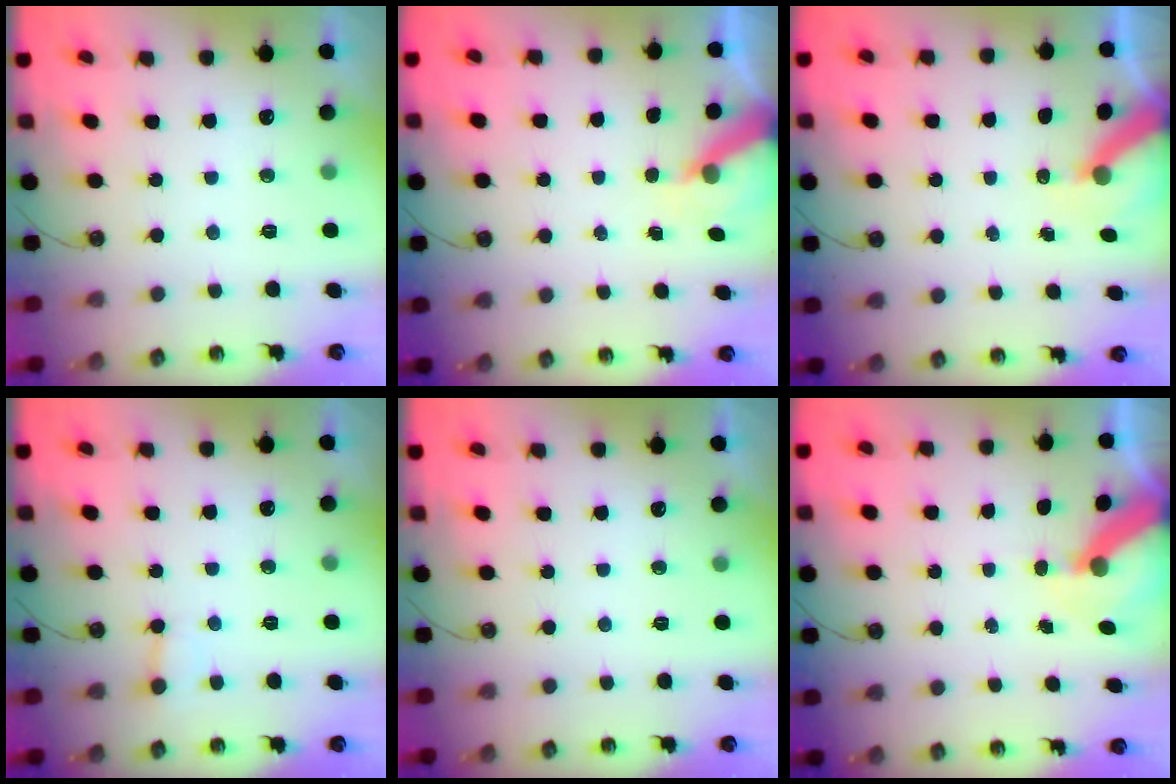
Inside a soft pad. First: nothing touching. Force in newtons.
{"total": 6.3, "press": 6.2, "slide": 0.7}
{"total": 6.4, "press": 6.4, "slide": 0.6}
{"total": 3.0, "press": 3.0, "slide": 0.2}
{"total": 0.0}
{"total": 9.8, "press": 9.7, "slide": 1.0}